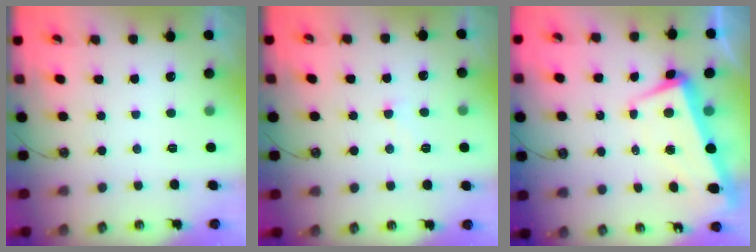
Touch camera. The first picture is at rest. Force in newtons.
{"total": 2.2, "press": 2.2, "slide": 0.4}
{"total": 2.2, "press": 0.3, "slide": 2.1}